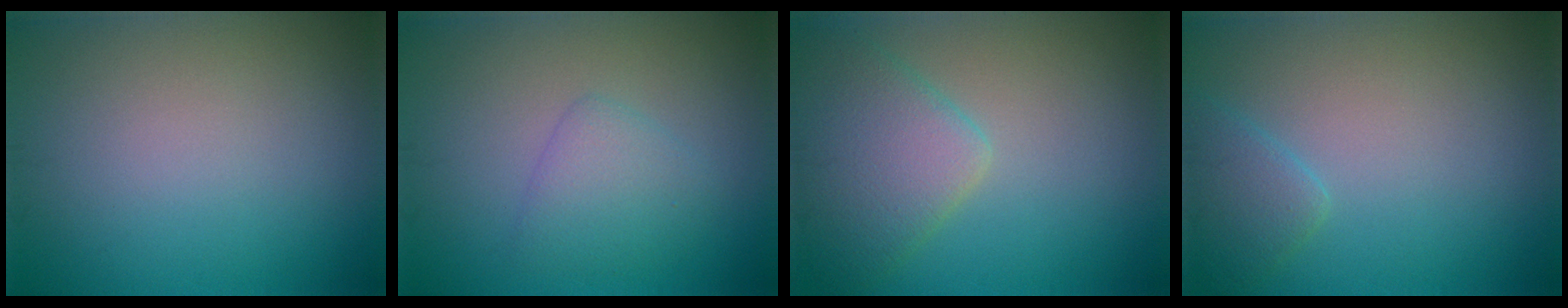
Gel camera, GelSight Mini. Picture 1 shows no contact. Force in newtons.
{"total": 2.5, "press": 2.5, "slide": 0.1}
{"total": 5.0, "press": 5.0, "slide": 0.2}
{"total": 2.1, "press": 2.1, "slide": 0.1}